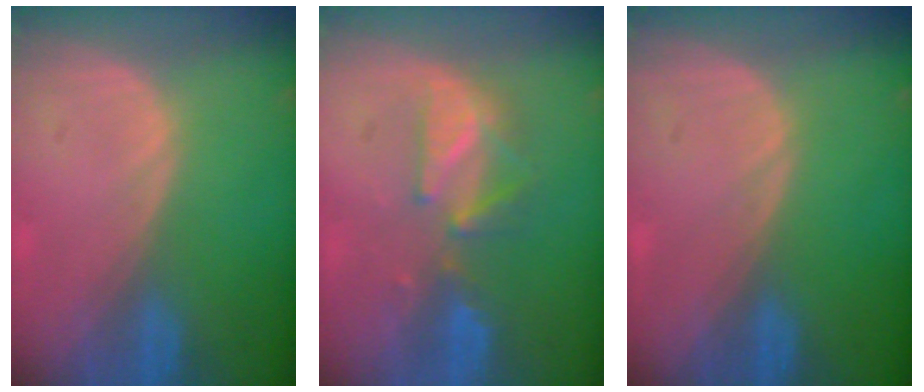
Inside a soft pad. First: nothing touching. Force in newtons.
{"total": 5.4, "press": 5.3, "slide": 0.7}
{"total": 0.0}